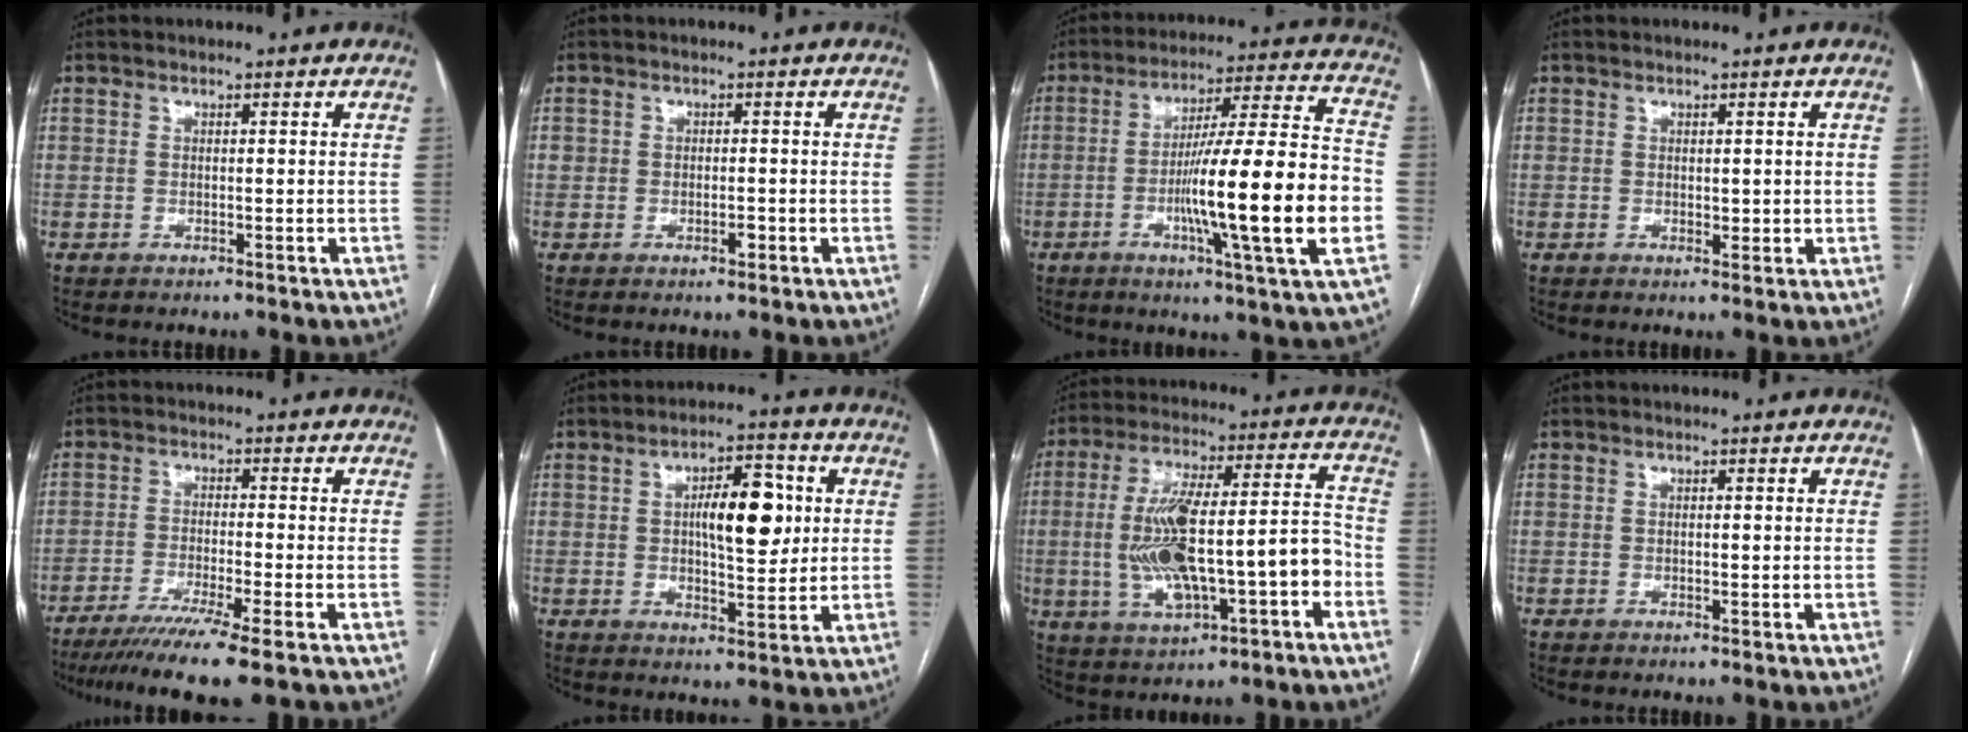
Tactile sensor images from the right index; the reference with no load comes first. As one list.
[{"total": 2.0, "force": [-0.5, 1.4, 1.3], "torque": [-0.021, 0.007, -0.005]}, {"total": 20.4, "force": [-4.6, -0.2, 19.9], "torque": [-0.301, -0.001, -0.073]}, {"total": 1.5, "force": [0.4, 1.1, 1.0], "torque": [-0.011, -0.004, 0.008]}, {"total": 9.6, "force": [-6.9, -1.1, 6.6], "torque": [-0.097, -0.026, -0.109]}, {"total": 10.0, "force": [1.8, 3.6, 9.2], "torque": [-0.141, 0.014, 0.030]}, {"total": 17.7, "force": [-4.1, 4.4, 16.6], "torque": [-0.308, 0.025, -0.056]}, {"total": 0.5, "force": [0.0, 0.2, 0.5], "torque": [-0.008, -0.001, 0.001]}]